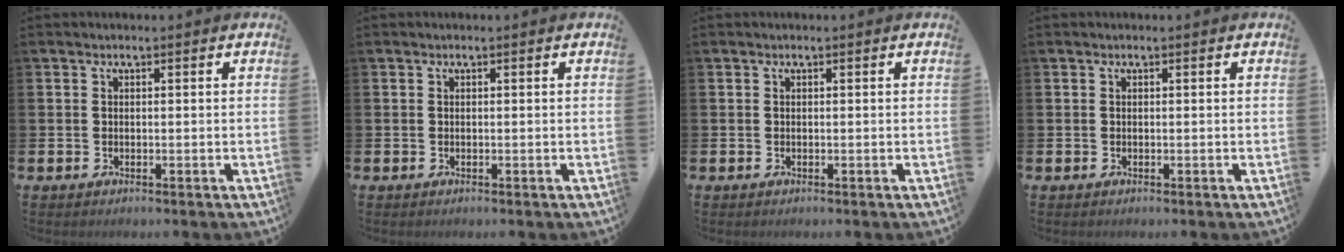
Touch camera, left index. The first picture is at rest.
{"total": 0.0}
{"total": 0.0}
{"total": 0.0}